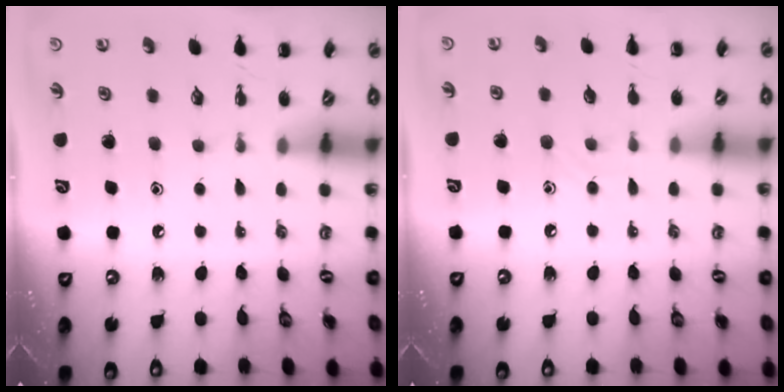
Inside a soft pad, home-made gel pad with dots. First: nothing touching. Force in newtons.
{"total": 2.0, "press": 2.0, "slide": 0.6}